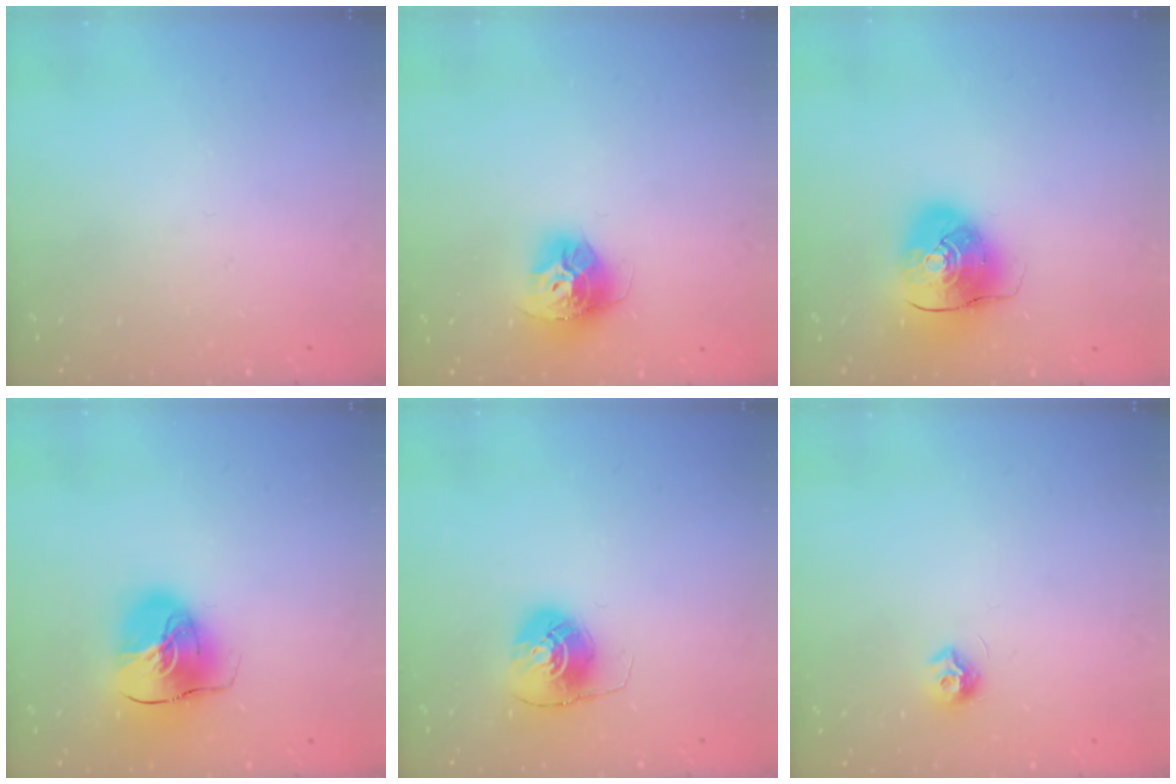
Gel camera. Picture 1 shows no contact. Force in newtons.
{"total": 12.8, "press": 12.8, "slide": 1.1}
{"total": 10.6, "press": 10.5, "slide": 1.8}
{"total": 13.3, "press": 13.2, "slide": 2.2}
{"total": 7.9, "press": 7.9, "slide": 0.1}
{"total": 7.2, "press": 7.2, "slide": 0.4}